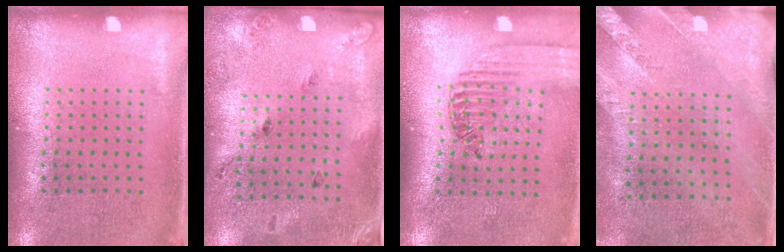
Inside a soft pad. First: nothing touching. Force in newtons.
{"total": 1.7, "press": 1.0, "slide": 1.4}
{"total": 1.3, "press": 1.3, "slide": 0.4}
{"total": 2.6, "press": 2.1, "slide": 1.6}